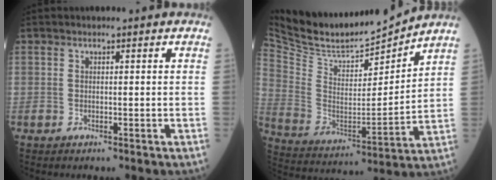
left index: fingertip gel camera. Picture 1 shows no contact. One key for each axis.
{"total": 15.9, "fx": 15.4, "fy": 1.5, "fz": 3.6, "tx": -0.088, "ty": -0.011, "tz": 0.278}